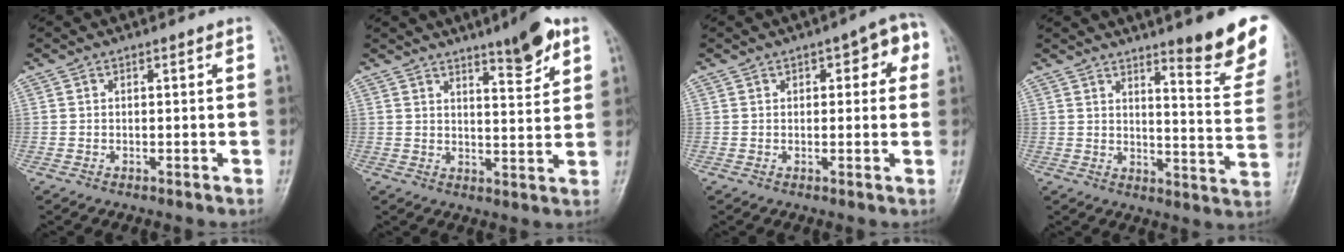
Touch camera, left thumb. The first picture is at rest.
{"total": 7.9, "force": [5.0, 1.9, 5.8], "torque": [-0.072, -0.032, 0.072]}
{"total": 6.7, "force": [2.2, 3.3, 5.4], "torque": [-0.034, 0.011, 0.017]}
{"total": 13.7, "force": [9.7, 2.2, 9.5], "torque": [-0.089, -0.071, 0.126]}